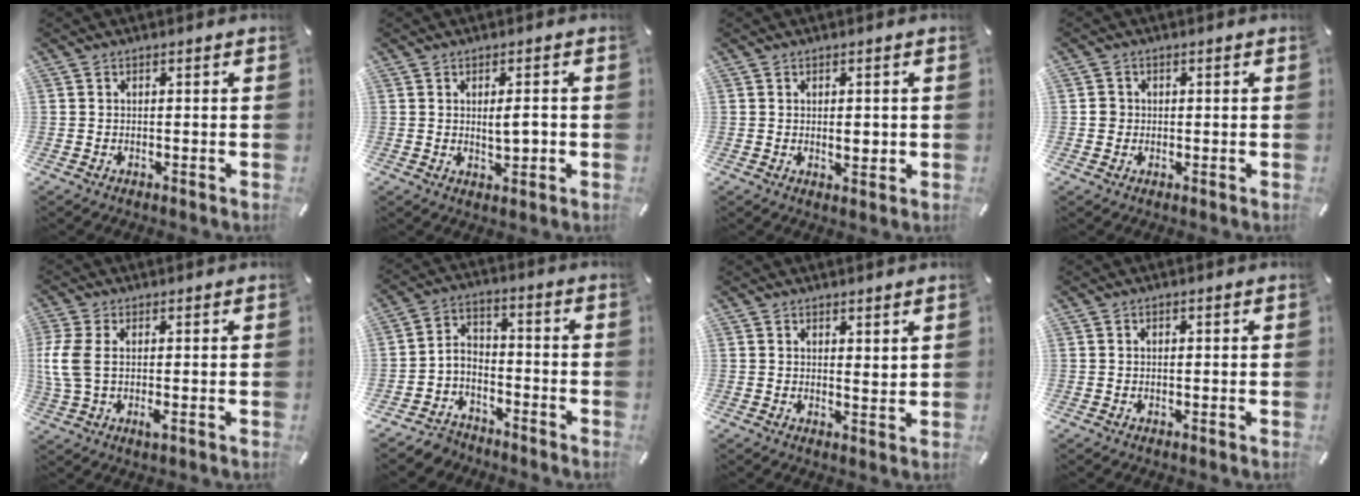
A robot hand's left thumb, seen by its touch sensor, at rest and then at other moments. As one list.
[{"total": 4.0, "force": [0.3, 1.7, 3.6], "torque": [-0.061, 0.000, 0.002]}, {"total": 2.9, "force": [0.2, 1.8, 2.3], "torque": [-0.029, -0.002, -0.001]}, {"total": 2.0, "force": [-0.1, 2.0, 0.6], "torque": [-0.011, 0.005, -0.006]}, {"total": 7.1, "force": [0.1, 3.0, 6.5], "torque": [-0.146, -0.013, 0.001]}, {"total": 6.3, "force": [-4.8, 3.9, 0.9], "torque": [-0.016, 0.025, -0.097]}, {"total": 2.2, "force": [2.0, 0.9, 0.2], "torque": [0.003, -0.011, 0.037]}, {"total": 0.7, "force": [0.0, 0.4, 0.5], "torque": [-0.012, 0.000, -0.001]}]